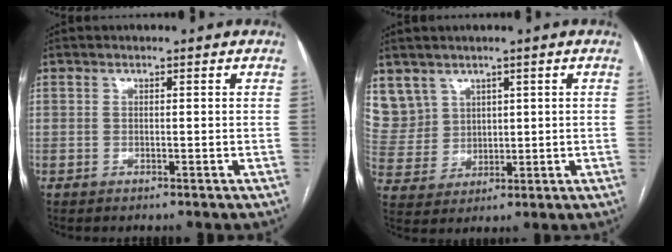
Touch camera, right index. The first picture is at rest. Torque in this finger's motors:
{"motor_torque": [-0.22, 0.34, 0.02, 0.00]}